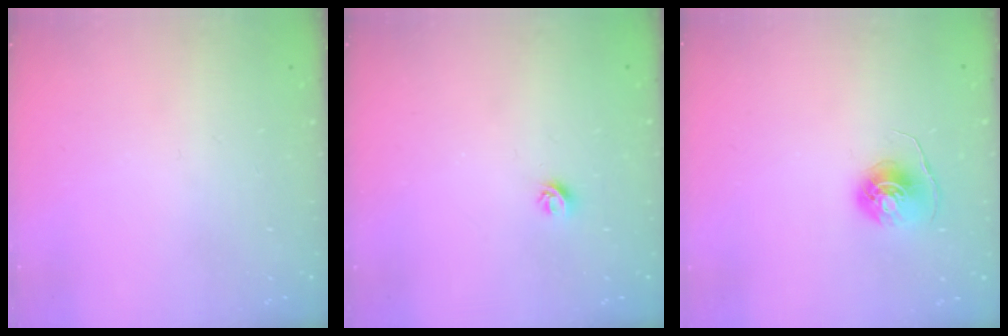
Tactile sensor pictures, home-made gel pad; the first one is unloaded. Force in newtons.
{"total": 4.2, "press": 4.1, "slide": 0.7}
{"total": 6.1, "press": 6.1, "slide": 0.5}